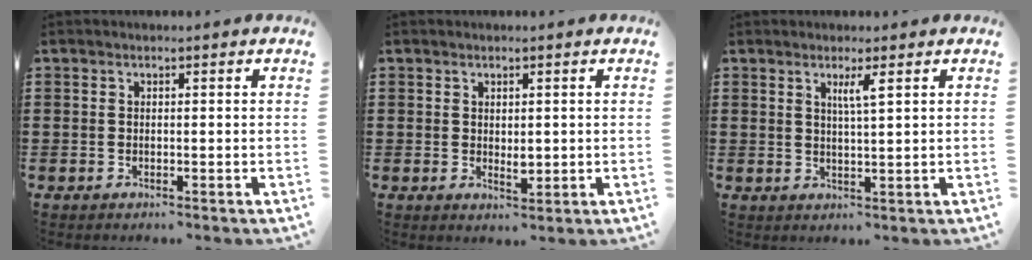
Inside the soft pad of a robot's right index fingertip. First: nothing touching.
{"total": 1.8, "force": [0.3, 1.0, 1.6], "torque": [-0.021, -0.002, 0.004]}
{"total": 2.4, "force": [1.2, 0.0, 2.1], "torque": [-0.044, -0.002, 0.018]}